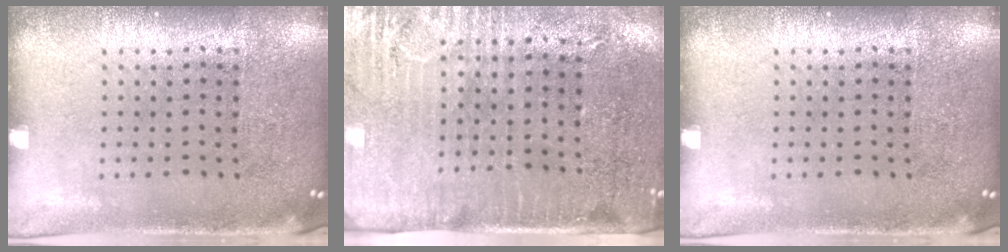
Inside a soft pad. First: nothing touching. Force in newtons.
{"total": 3.1, "press": 2.6, "slide": 1.6}
{"total": 0.0}